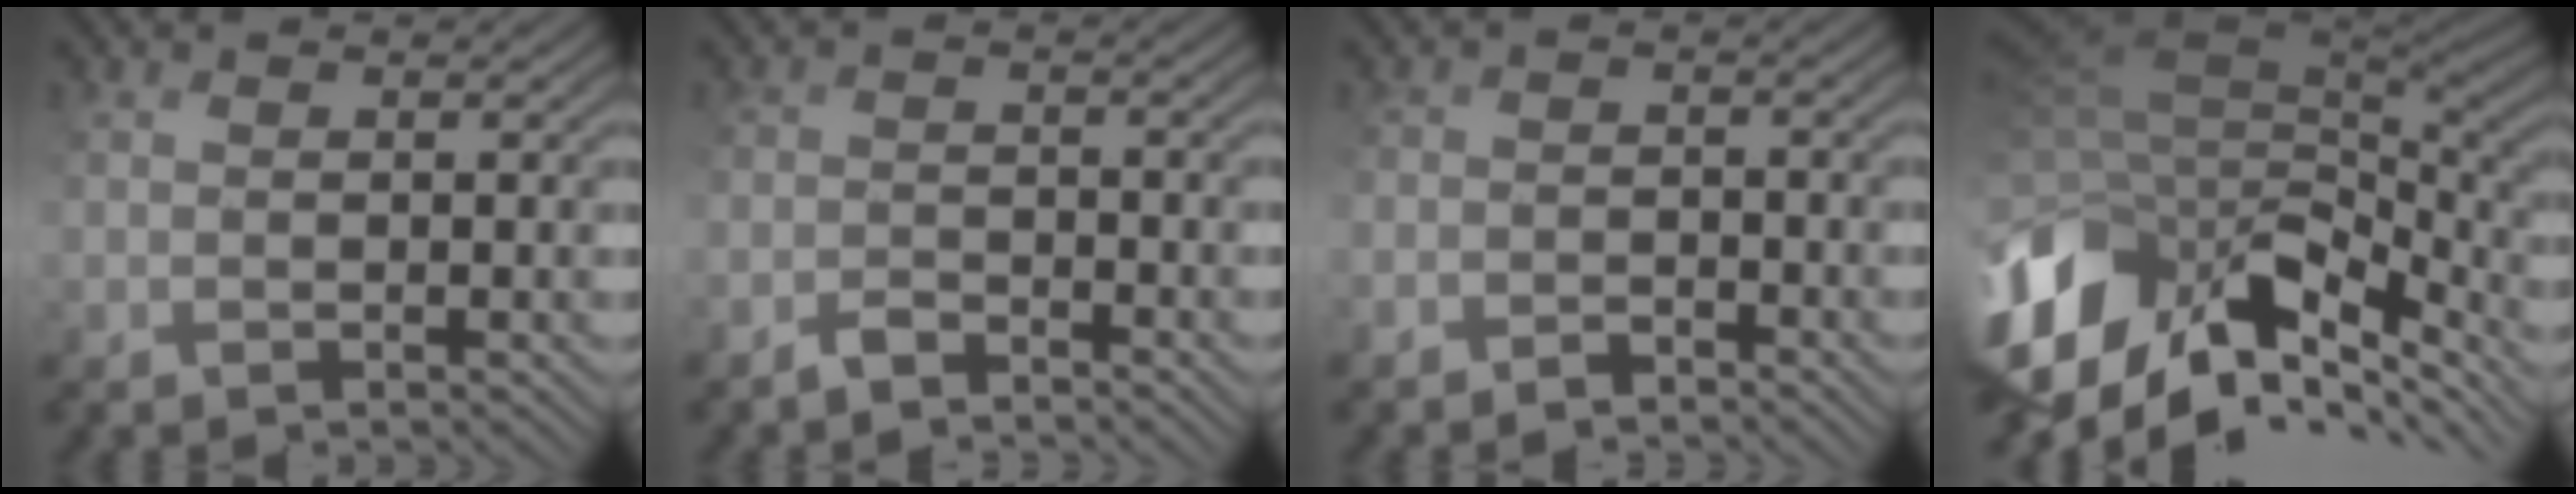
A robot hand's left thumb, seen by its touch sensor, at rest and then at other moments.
{"total": 2.2, "force": [-2.1, 0.5, 0.0], "torque": [0.002, 0.000, -0.043]}
{"total": 2.3, "force": [-2.2, 0.7, -0.2], "torque": [0.007, 0.000, -0.042]}
{"total": 14.9, "force": [-5.4, 10.0, 9.5], "torque": [-0.246, 0.008, -0.072]}